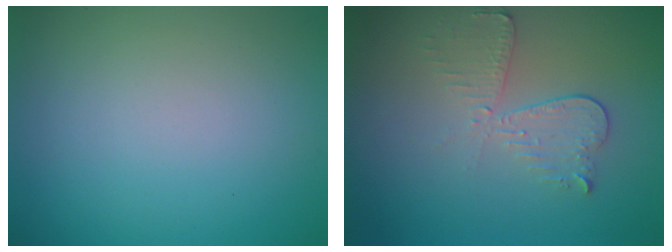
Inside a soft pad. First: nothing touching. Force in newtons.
{"total": 3.1, "press": 2.7, "slide": 1.6}